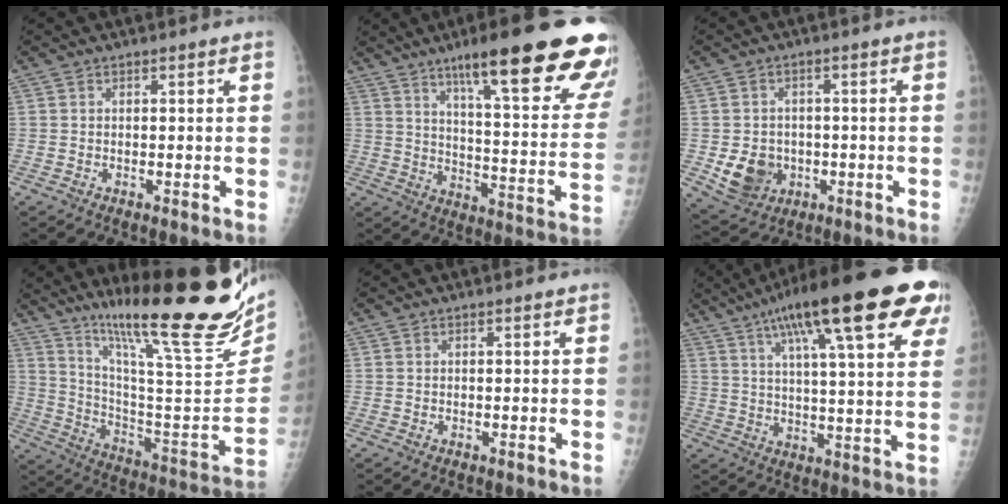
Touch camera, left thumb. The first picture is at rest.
{"total": 27.8, "force": [17.6, 4.6, 21.0], "torque": [-0.248, -0.059, 0.250]}
{"total": 8.2, "force": [-1.8, 7.1, 3.8], "torque": [-0.038, 0.006, -0.017]}
{"total": 31.6, "force": [21.7, 5.3, 22.4], "torque": [-0.318, -0.106, 0.332]}
{"total": 0.0}
{"total": 26.2, "force": [13.6, 6.0, 21.6], "torque": [-0.318, 0.000, 0.194]}